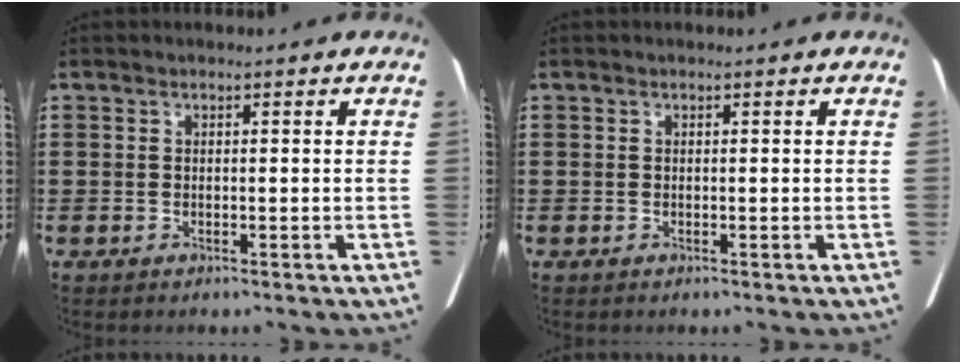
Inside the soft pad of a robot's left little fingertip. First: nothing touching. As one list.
[{"total": 0.0}]